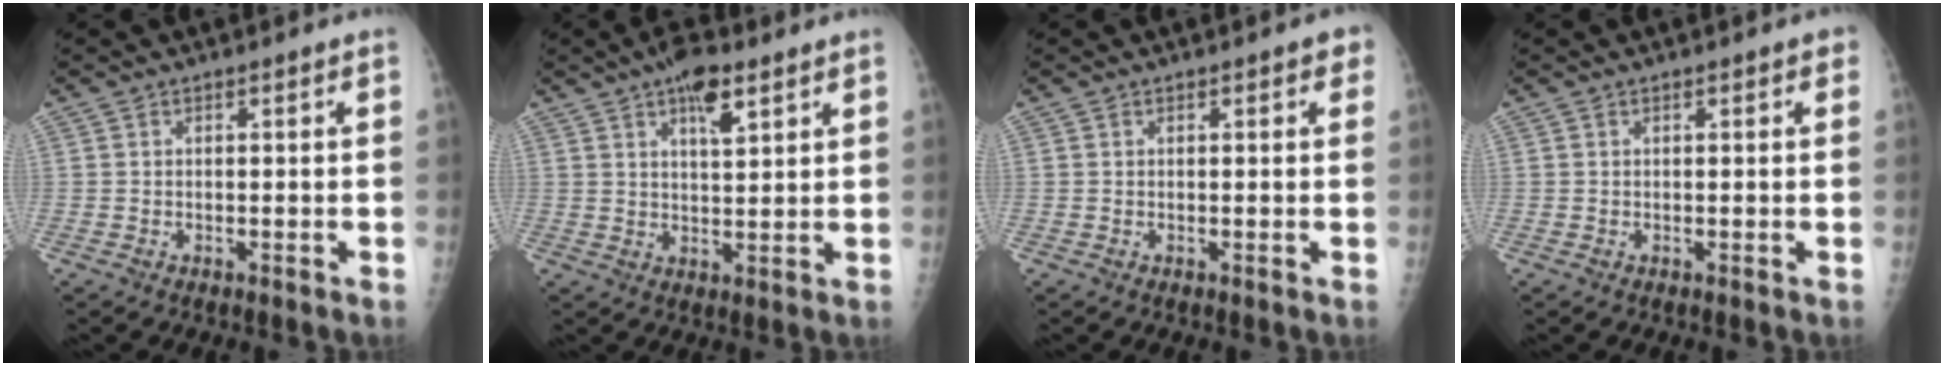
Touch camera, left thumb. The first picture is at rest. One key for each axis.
{"total": 7.3, "fx": 4.2, "fy": 2.6, "fz": 5.4, "tx": -0.073, "ty": -0.015, "tz": 0.063}
{"total": 2.0, "fx": 1.0, "fy": 0.9, "fz": 1.5, "tx": -0.005, "ty": 0.001, "tz": 0.009}
{"total": 0.9, "fx": 0.5, "fy": 0.4, "fz": 0.6, "tx": 0.001, "ty": 0.001, "tz": 0.002}